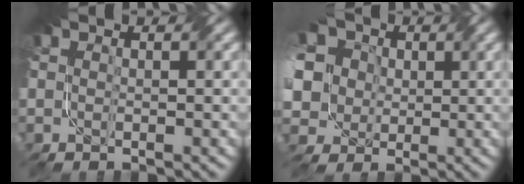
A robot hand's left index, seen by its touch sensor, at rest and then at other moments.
{"total": 13.0, "force": [3.4, 10.2, 7.2], "torque": [-0.178, 0.028, 0.019]}